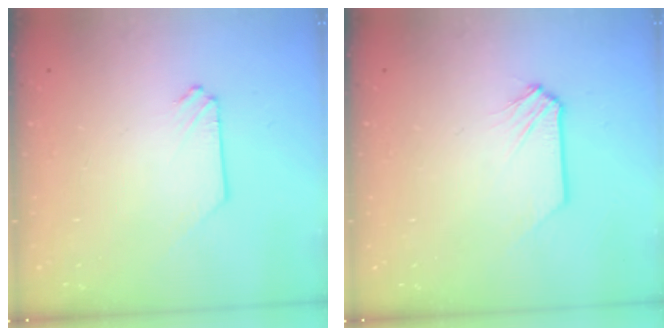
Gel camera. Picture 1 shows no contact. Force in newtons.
{"total": 0.0}